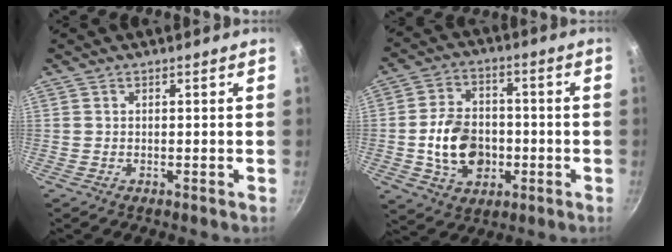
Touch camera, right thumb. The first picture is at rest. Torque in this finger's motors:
{"motor_torque": [-0.41, 0.95, 1.20, -0.12, 0.11]}